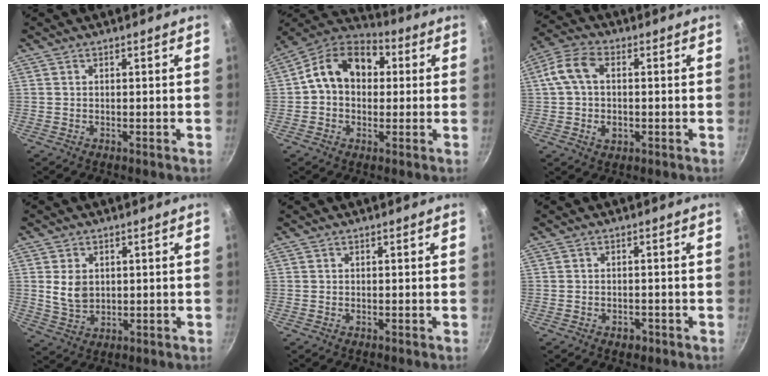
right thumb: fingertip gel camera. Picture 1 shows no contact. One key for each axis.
{"total": 13.9, "fx": 1.7, "fy": 10.2, "fz": 9.3, "tx": -0.129, "ty": 0.034, "tz": 0.016}
{"total": 9.7, "fx": 0.6, "fy": 6.3, "fz": 7.3, "tx": -0.142, "ty": 0.020, "tz": 0.010}
{"total": 5.4, "fx": 1.0, "fy": 4.0, "fz": 3.4, "tx": -0.046, "ty": -0.011, "tz": 0.030}
{"total": 0.0}
{"total": 1.9, "fx": -1.0, "fy": 1.3, "fz": 0.9, "tx": -0.008, "ty": 0.005, "tz": -0.012}